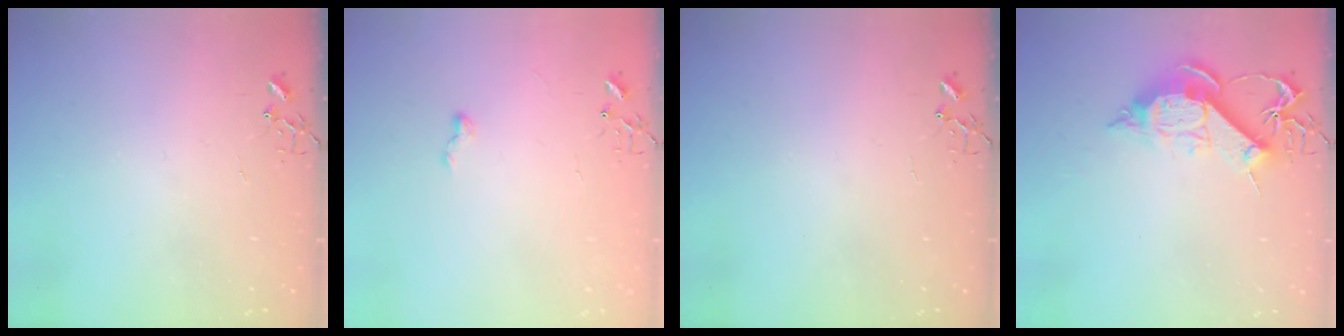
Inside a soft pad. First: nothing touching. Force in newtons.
{"total": 5.7, "press": 5.6, "slide": 0.7}
{"total": 0.0}
{"total": 11.4, "press": 11.3, "slide": 1.1}